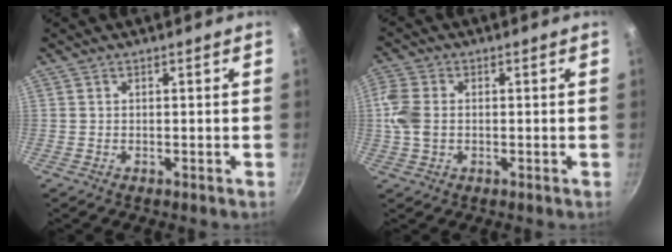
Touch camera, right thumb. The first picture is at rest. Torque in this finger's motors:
{"motor_torque": [0.59, 1.75, 1.06, 0.21, 0.11]}